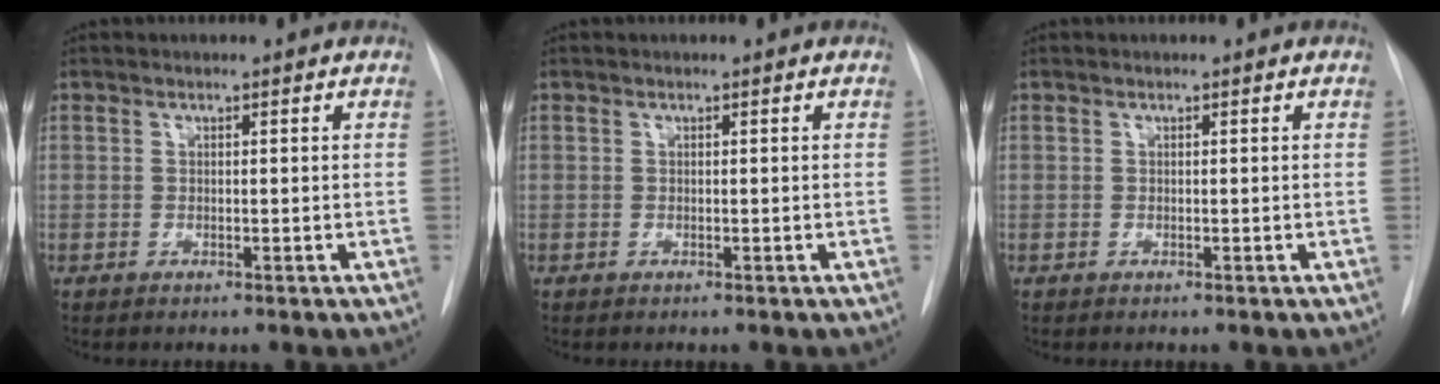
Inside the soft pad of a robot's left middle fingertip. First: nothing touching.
{"total": 0.0}
{"total": 0.0}